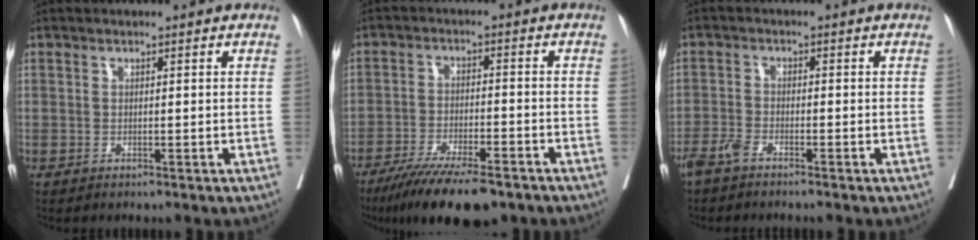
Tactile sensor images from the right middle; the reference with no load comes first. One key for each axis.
{"total": 13.0, "fx": -9.9, "fy": 2.3, "fz": 8.1, "tx": -0.130, "ty": -0.027, "tz": -0.160}
{"total": 2.8, "fx": -2.4, "fy": 0.2, "fz": 1.6, "tx": -0.033, "ty": -0.002, "tz": -0.051}